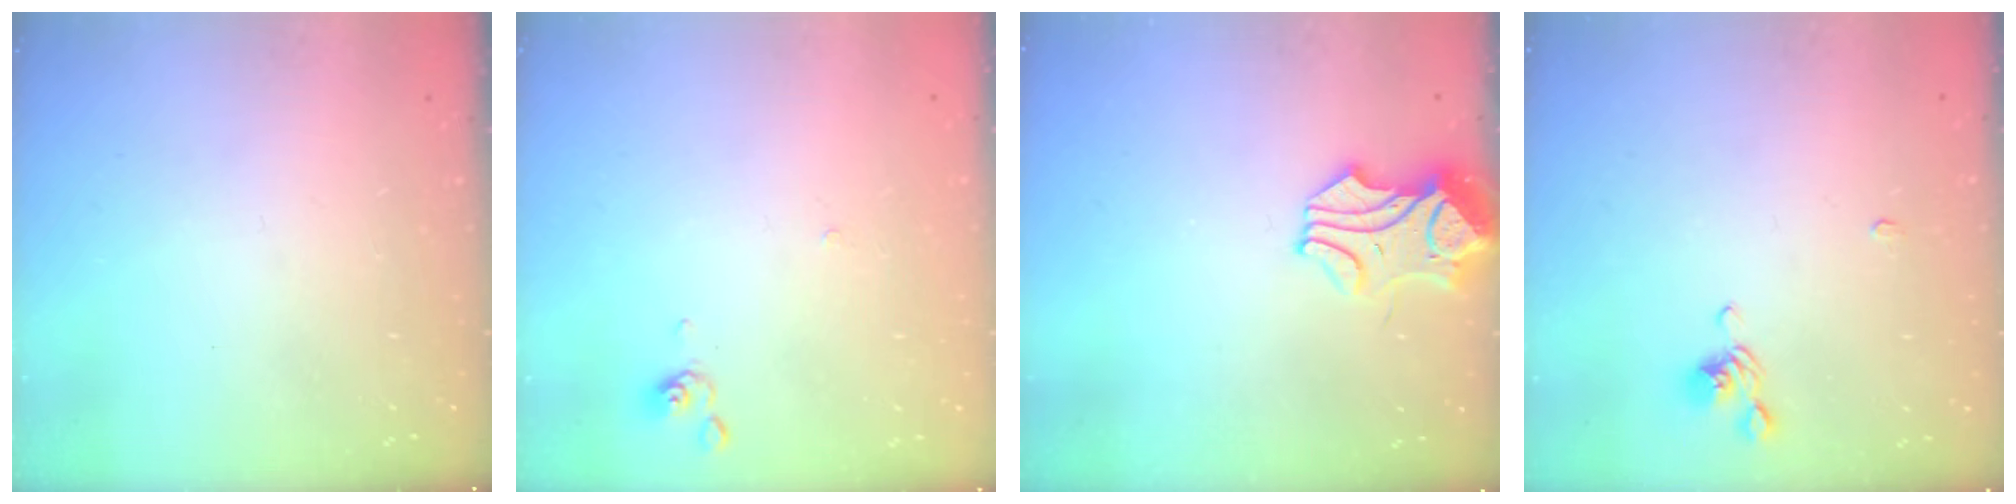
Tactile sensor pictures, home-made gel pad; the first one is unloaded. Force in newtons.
{"total": 1.0, "press": 1.0, "slide": 0.2}
{"total": 1.1, "press": 0.7, "slide": 0.9}
{"total": 1.0, "press": 0.8, "slide": 0.5}